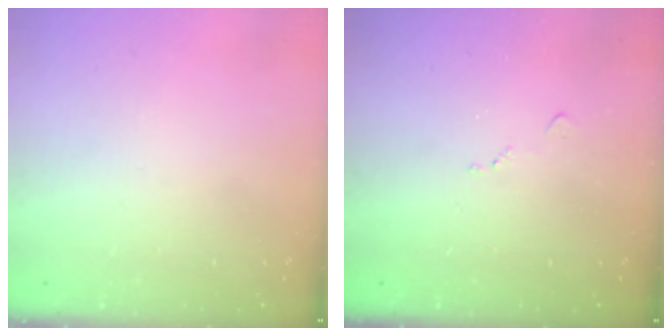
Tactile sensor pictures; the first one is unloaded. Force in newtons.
{"total": 7.2, "press": 7.2, "slide": 0.9}